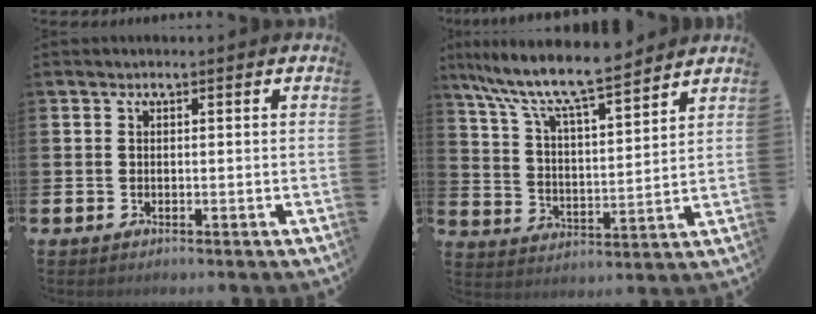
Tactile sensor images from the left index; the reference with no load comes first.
{"total": 9.0, "force": [8.4, 0.9, 3.4], "torque": [-0.105, -0.056, 0.143]}